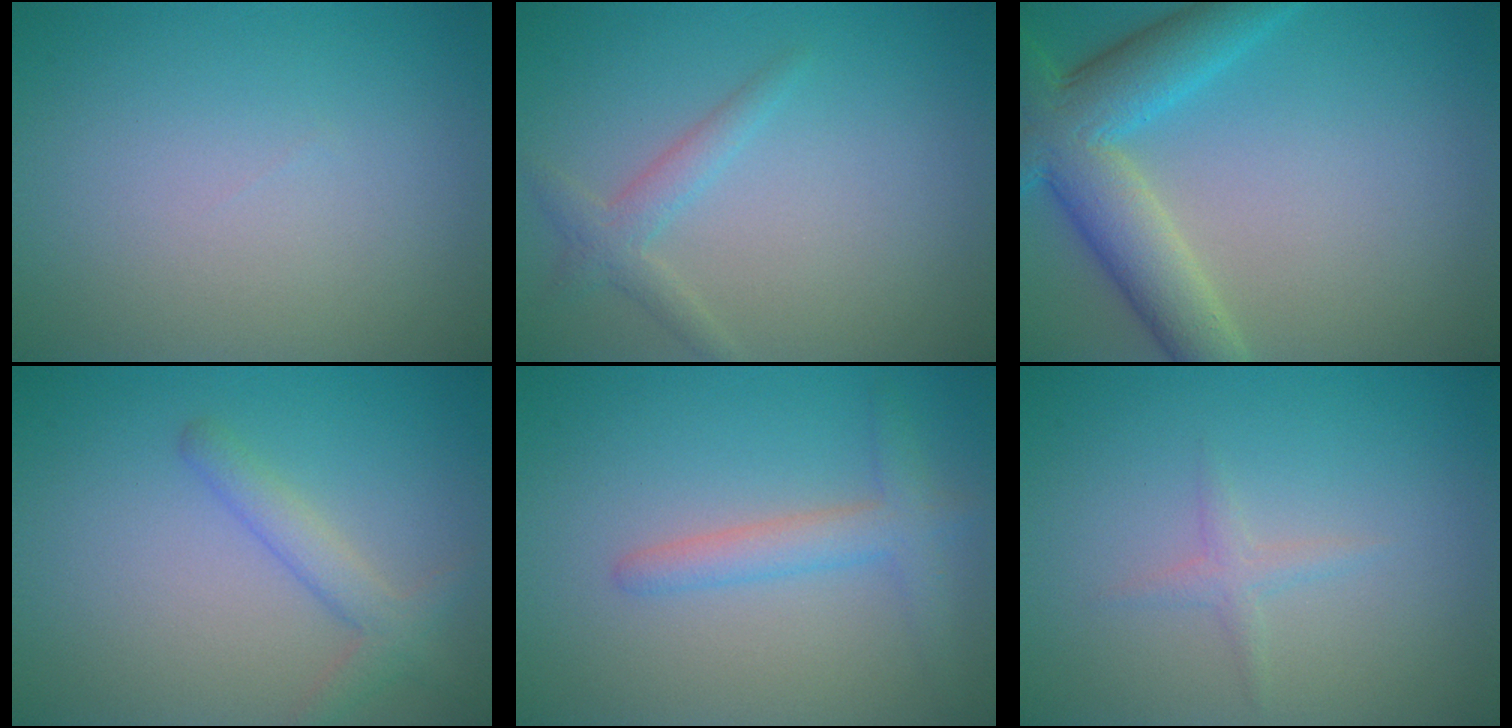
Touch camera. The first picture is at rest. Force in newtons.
{"total": 1.9, "press": 1.9, "slide": 0.1}
{"total": 7.5, "press": 7.5, "slide": 0.3}
{"total": 2.5, "press": 2.5, "slide": 0.1}
{"total": 2.6, "press": 2.6, "slide": 0.1}
{"total": 1.1, "press": 1.1, "slide": 0.0}